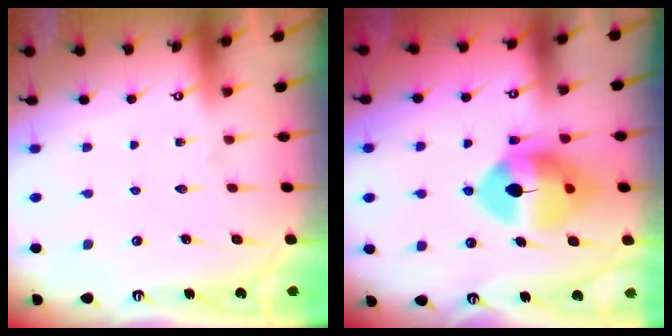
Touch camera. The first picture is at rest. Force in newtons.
{"total": 12.8, "press": 12.6, "slide": 1.9}